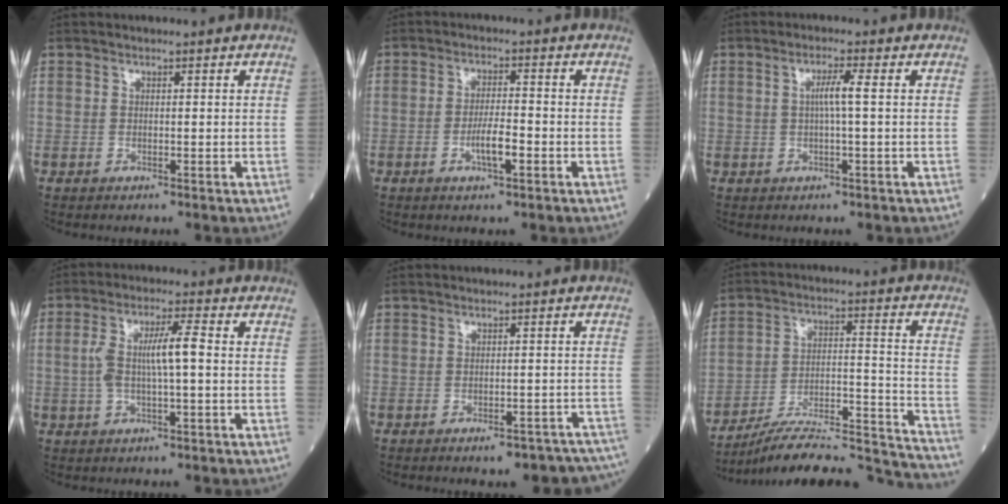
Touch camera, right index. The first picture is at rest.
{"total": 4.1, "force": [-1.5, 0.8, 3.8], "torque": [-0.067, 0.001, -0.026]}
{"total": 2.9, "force": [0.3, -0.4, 2.9], "torque": [-0.055, 0.002, 0.003]}
{"total": 6.7, "force": [0.1, 0.9, 6.7], "torque": [-0.138, 0.016, 0.000]}
{"total": 9.7, "force": [-8.4, 3.1, 3.7], "torque": [-0.023, 0.020, -0.095]}
{"total": 22.7, "force": [-21.5, 1.0, 7.2], "torque": [-0.071, 0.025, -0.318]}